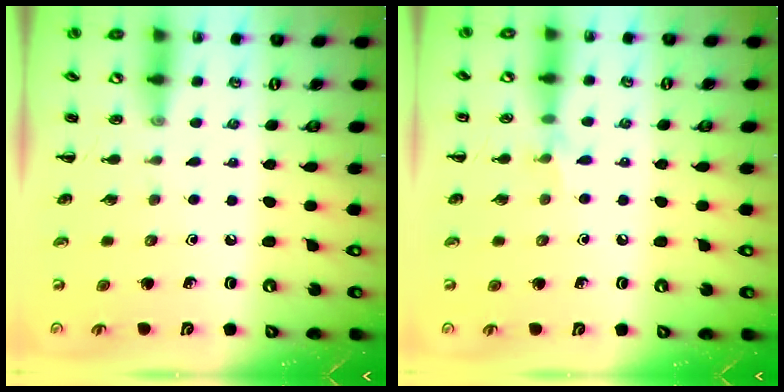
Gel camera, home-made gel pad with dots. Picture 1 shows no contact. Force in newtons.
{"total": 5.3, "press": 5.0, "slide": 1.8}